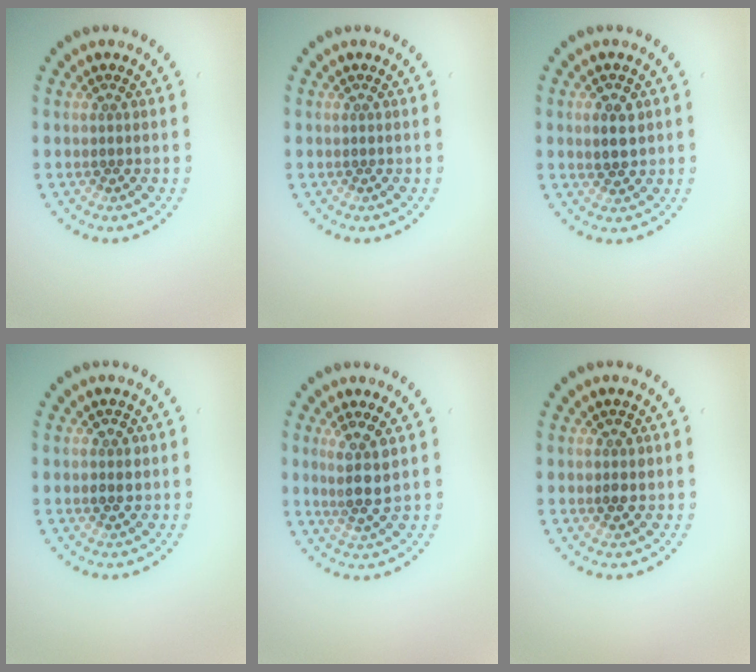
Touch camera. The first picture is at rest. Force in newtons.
{"total": 0.0}
{"total": 2.4, "press": 2.3, "slide": 0.5}
{"total": 1.5, "press": 1.4, "slide": 0.4}
{"total": 2.9, "press": 2.4, "slide": 1.6}
{"total": 1.3, "press": 1.3, "slide": 0.2}